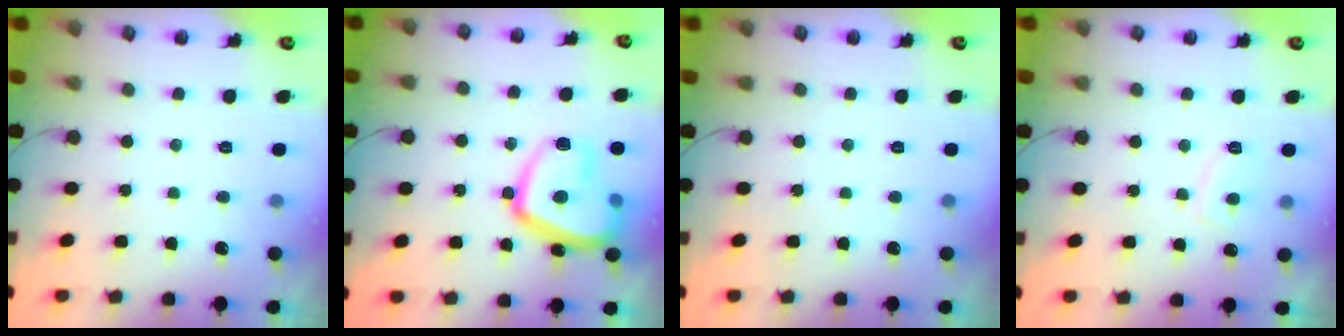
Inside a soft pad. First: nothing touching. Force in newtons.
{"total": 18.1, "press": 18.0, "slide": 1.8}
{"total": 0.0}
{"total": 3.5, "press": 3.4, "slide": 0.8}